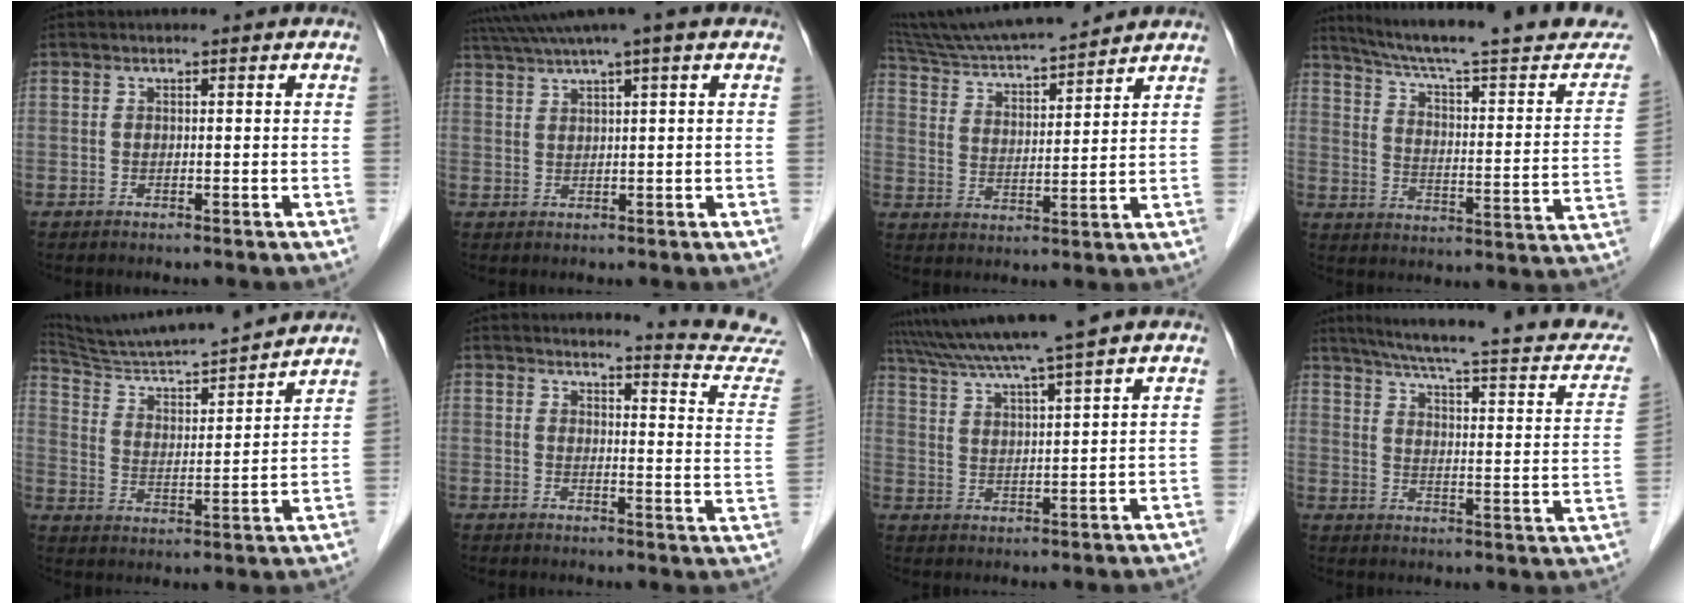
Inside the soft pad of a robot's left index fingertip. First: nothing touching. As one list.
[{"total": 7.0, "force": [5.3, -1.1, 4.4], "torque": [-0.080, 0.034, 0.088]}, {"total": 16.5, "force": [15.2, 1.6, 6.2], "torque": [-0.113, 0.024, 0.258]}, {"total": 24.9, "force": [22.0, 2.1, 11.4], "torque": [-0.165, -0.037, 0.289]}, {"total": 20.0, "force": [18.6, -0.5, 7.4], "torque": [-0.135, -0.010, 0.289]}, {"total": 12.4, "force": [12.3, -1.5, 0.8], "torque": [-0.007, -0.116, 0.118]}, {"total": 12.2, "force": [10.4, -1.7, 6.2], "torque": [-0.112, 0.019, 0.167]}, {"total": 23.0, "force": [19.6, 2.5, 11.8], "torque": [-0.167, -0.023, 0.241]}]